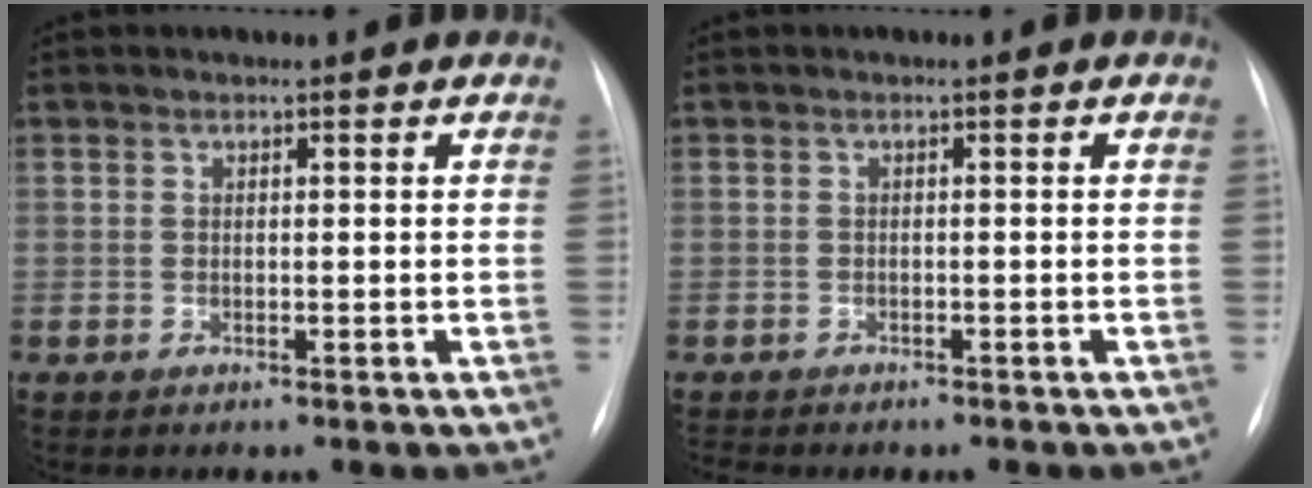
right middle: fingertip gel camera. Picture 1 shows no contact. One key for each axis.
{"total": 4.0, "fx": -3.5, "fy": 1.1, "fz": 1.6, "tx": -0.027, "ty": -0.006, "tz": -0.041}